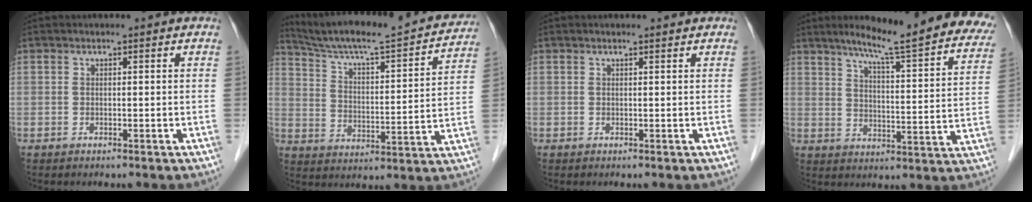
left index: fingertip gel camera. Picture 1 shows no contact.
{"total": 22.8, "force": [20.8, 2.0, 9.1], "torque": [-0.150, -0.013, 0.292]}
{"total": 1.0, "force": [0.9, 0.0, 0.4], "torque": [-0.010, 0.007, 0.015]}
{"total": 23.9, "force": [20.5, 2.1, 12.0], "torque": [-0.161, -0.043, 0.254]}